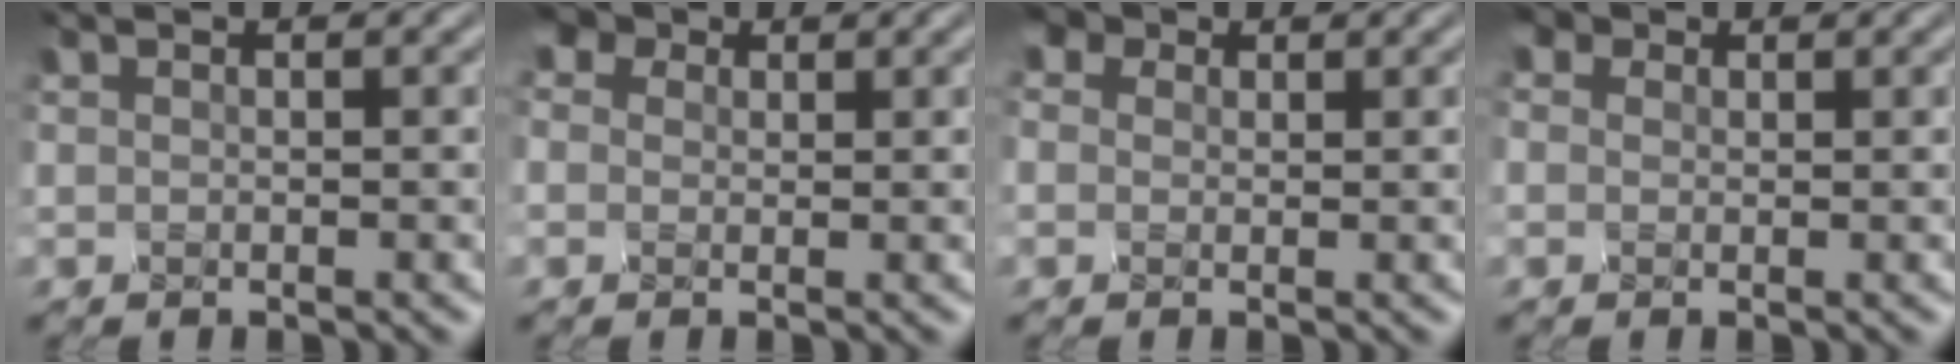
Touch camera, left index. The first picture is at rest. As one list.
[{"total": 3.9, "force": [2.5, 2.6, 1.4], "torque": [-0.060, 0.002, 0.051]}, {"total": 3.1, "force": [2.0, 2.1, 0.9], "torque": [-0.046, 0.004, 0.043]}, {"total": 1.7, "force": [1.2, 1.2, 0.2], "torque": [-0.025, 0.000, 0.031]}]